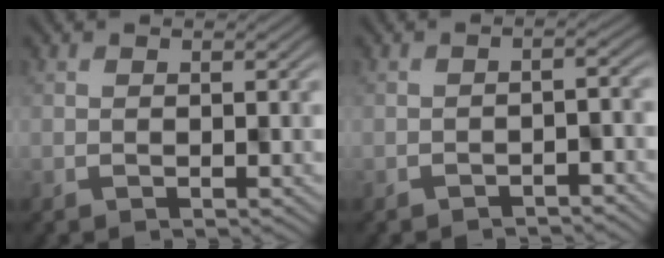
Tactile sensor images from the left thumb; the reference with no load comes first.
{"total": 2.6, "force": [-2.3, 0.4, 1.2], "torque": [-0.015, 0.003, -0.033]}